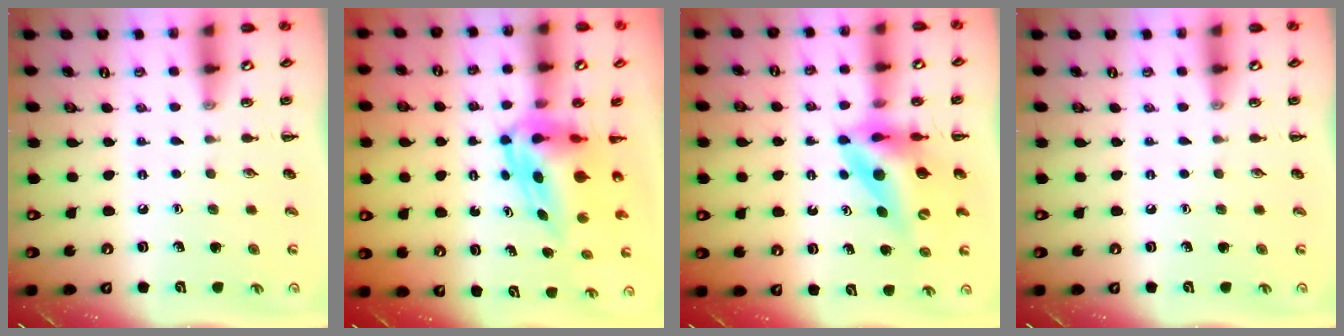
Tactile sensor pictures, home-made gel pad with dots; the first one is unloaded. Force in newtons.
{"total": 7.2, "press": 7.0, "slide": 1.9}
{"total": 11.0, "press": 10.5, "slide": 3.4}
{"total": 0.0}